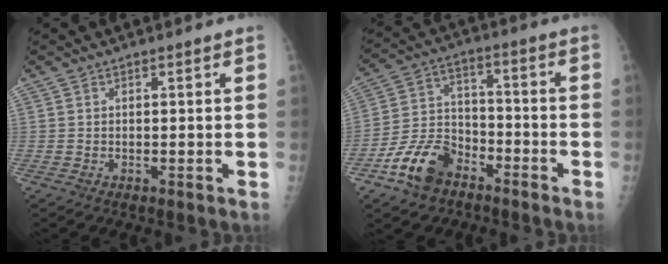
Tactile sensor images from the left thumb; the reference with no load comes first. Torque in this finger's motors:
{"motor_torque": [0.91, 1.09, 0.10, 0.03, 0.31]}